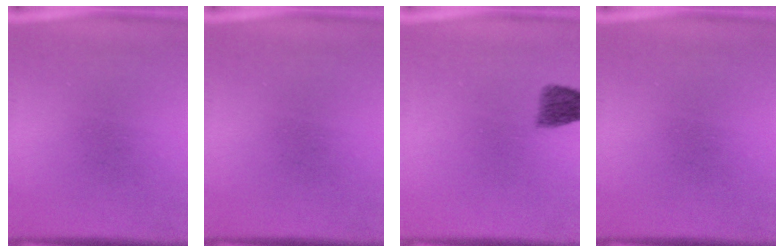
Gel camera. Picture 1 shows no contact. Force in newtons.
{"total": 0.0}
{"total": 3.7}
{"total": 0.0}